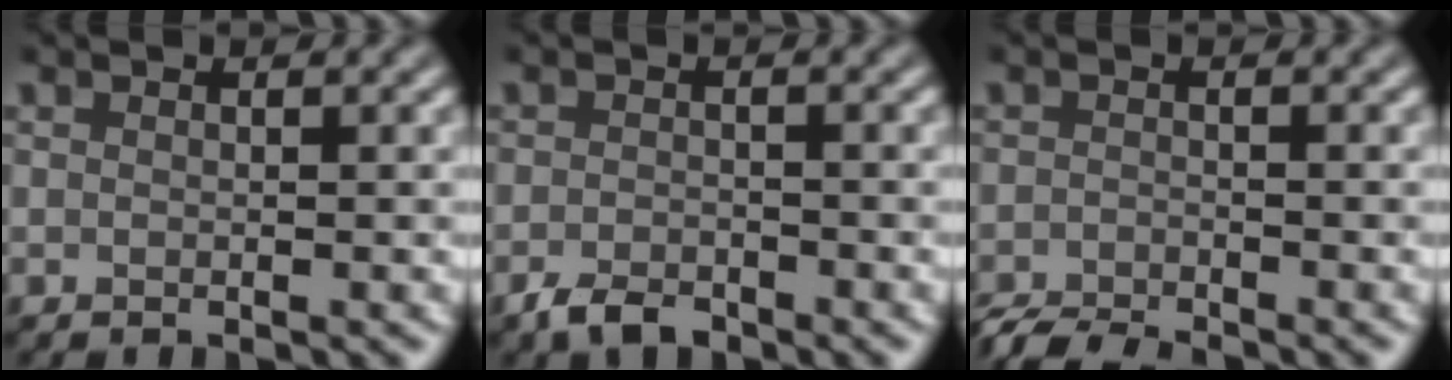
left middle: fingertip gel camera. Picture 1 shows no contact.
{"total": 2.2, "force": [-1.7, 1.0, 1.0], "torque": [-0.020, 0.000, -0.035]}
{"total": 3.4, "force": [-3.2, 0.3, 1.0], "torque": [-0.015, -0.008, -0.064]}